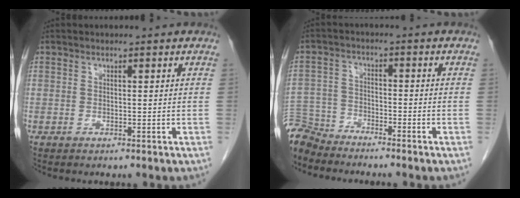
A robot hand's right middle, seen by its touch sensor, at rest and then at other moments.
{"total": 6.4, "force": [-6.3, 1.1, 0.0], "torque": [-0.002, -0.006, -0.125]}